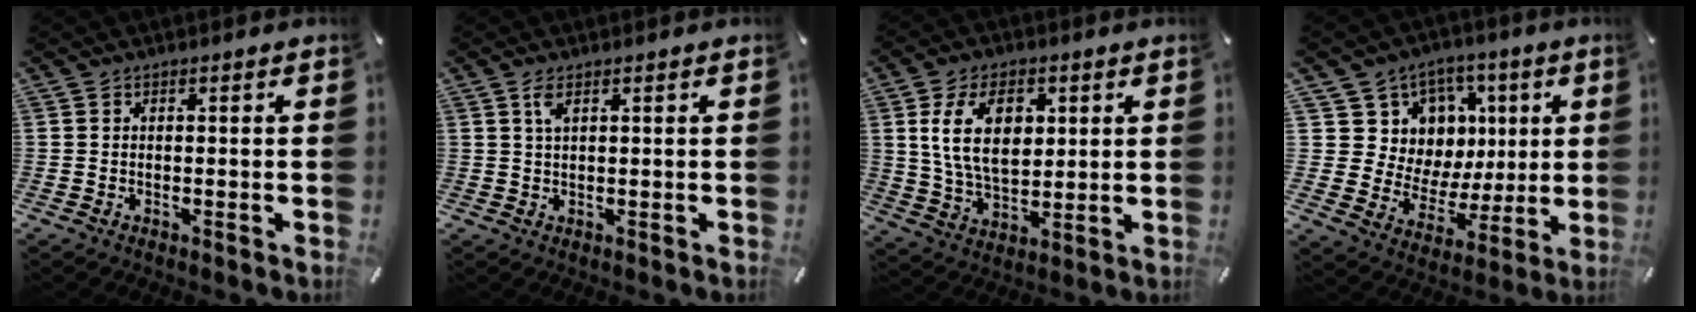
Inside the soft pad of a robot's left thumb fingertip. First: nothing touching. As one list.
[{"total": 2.3, "force": [1.0, 0.6, 2.0], "torque": [-0.042, 0.004, 0.017]}, {"total": 13.3, "force": [3.8, 8.6, 9.5], "torque": [-0.189, 0.000, 0.064]}, {"total": 10.8, "force": [3.0, 10.4, 0.3], "torque": [0.006, -0.050, 0.068]}]